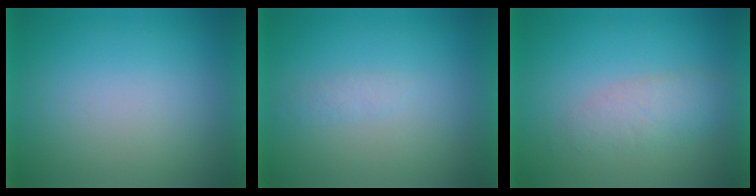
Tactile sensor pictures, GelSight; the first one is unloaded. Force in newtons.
{"total": 1.3}
{"total": 2.9}